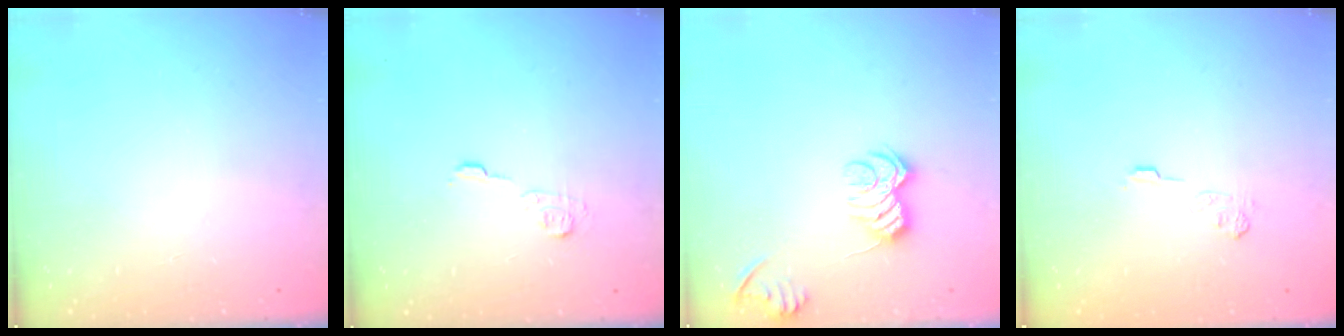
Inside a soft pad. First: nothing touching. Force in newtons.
{"total": 7.2, "press": 7.2, "slide": 0.4}
{"total": 9.6, "press": 9.6, "slide": 0.3}
{"total": 6.8, "press": 6.6, "slide": 1.5}